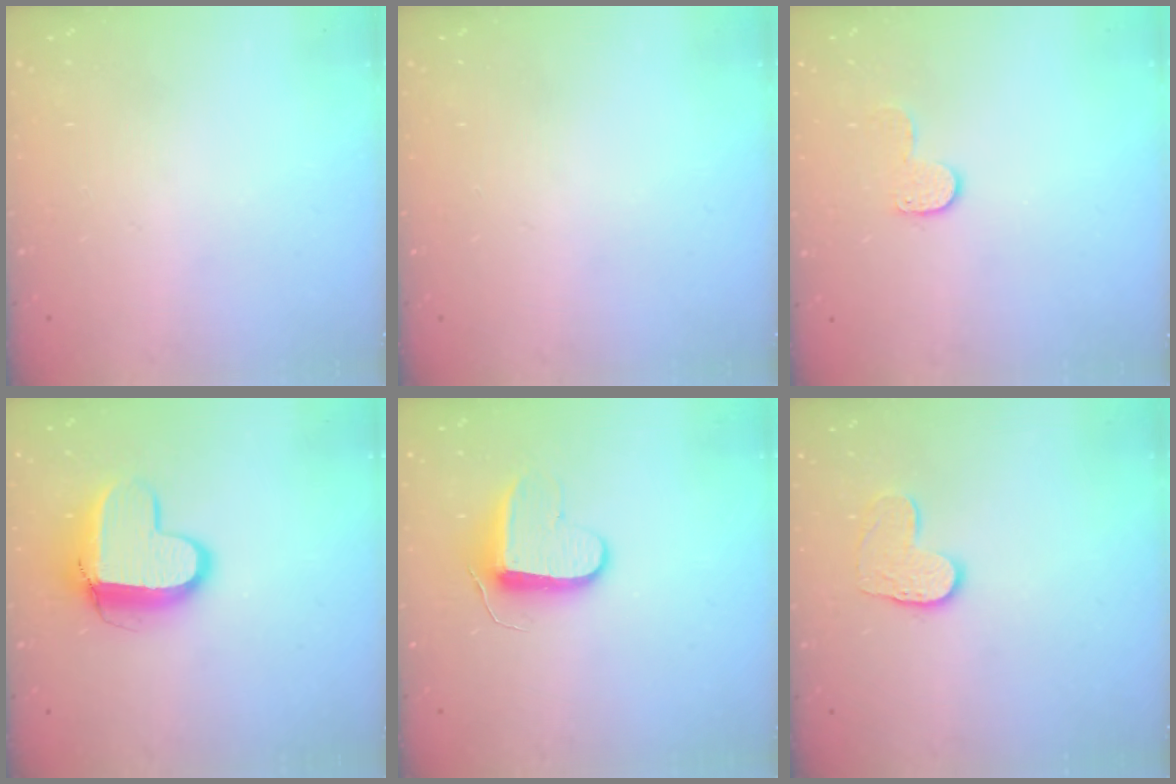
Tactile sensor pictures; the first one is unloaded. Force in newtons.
{"total": 0.0}
{"total": 5.6, "press": 5.6, "slide": 0.4}
{"total": 11.2, "press": 11.2, "slide": 0.9}
{"total": 9.9, "press": 9.9, "slide": 0.3}
{"total": 8.8, "press": 8.8, "slide": 0.7}